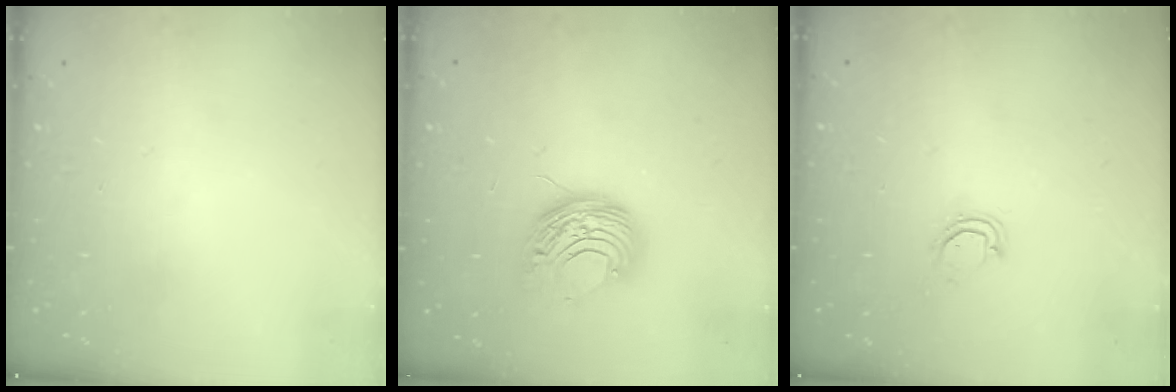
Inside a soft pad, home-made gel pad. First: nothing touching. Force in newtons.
{"total": 9.0, "press": 9.0, "slide": 0.5}
{"total": 3.9, "press": 3.9, "slide": 0.3}